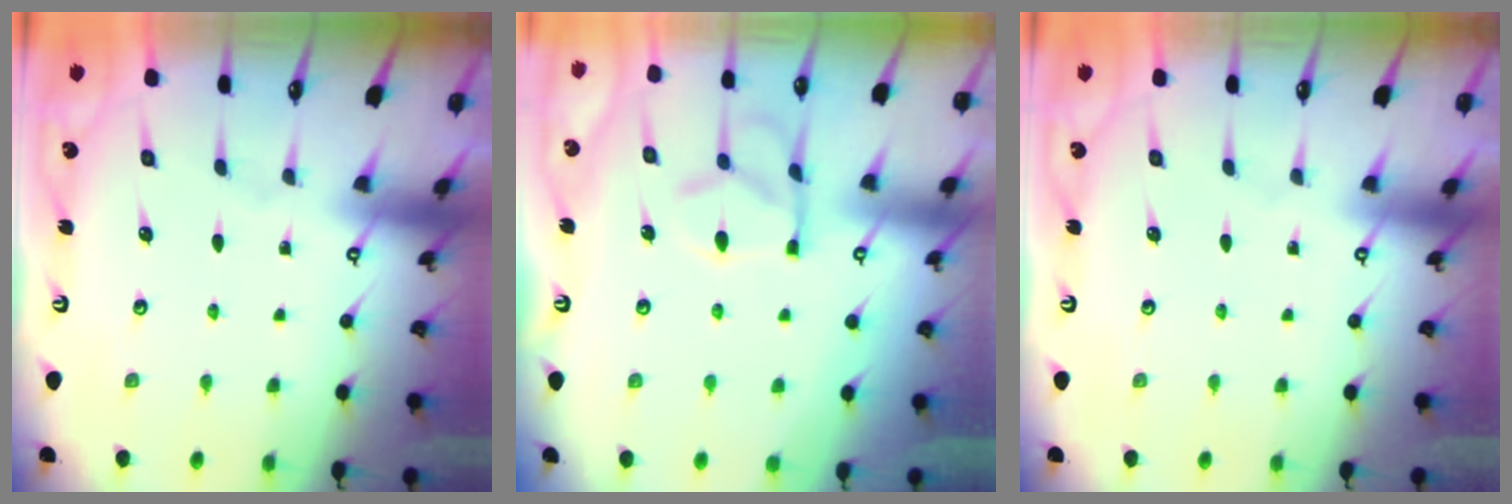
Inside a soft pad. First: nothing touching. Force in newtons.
{"total": 12.0, "press": 11.9, "slide": 1.4}
{"total": 0.0}